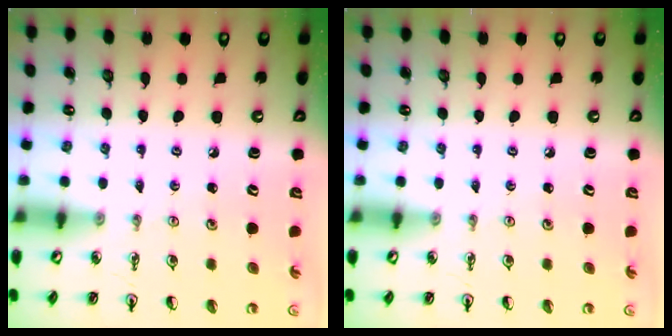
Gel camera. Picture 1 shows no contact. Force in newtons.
{"total": 0.0}